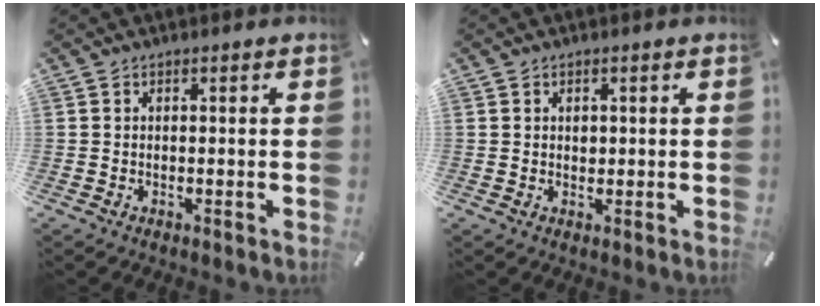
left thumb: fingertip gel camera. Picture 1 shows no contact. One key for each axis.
{"total": 1.2, "fx": 0.2, "fy": 1.0, "fz": 0.7, "tx": -0.014, "ty": 0.004, "tz": 0.003}